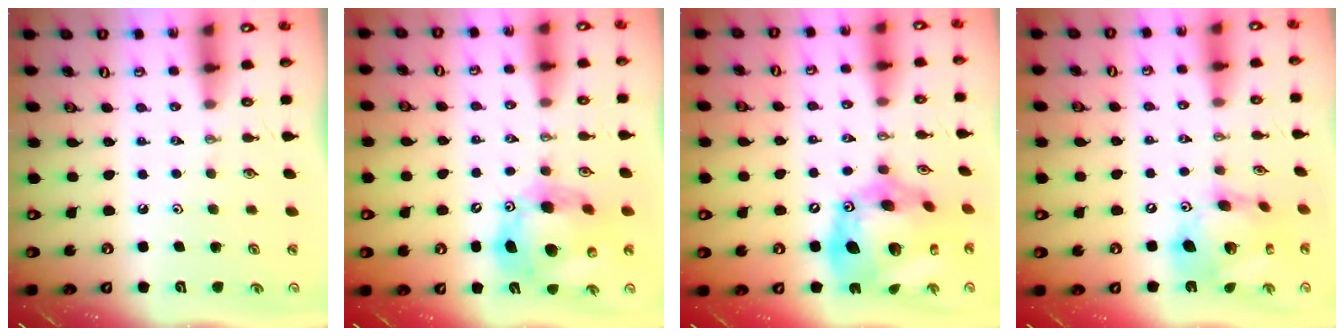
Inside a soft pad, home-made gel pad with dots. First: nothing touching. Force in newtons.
{"total": 16.6, "press": 16.4, "slide": 2.6}
{"total": 25.3, "press": 25.2, "slide": 3.0}
{"total": 17.4, "press": 17.3, "slide": 2.0}